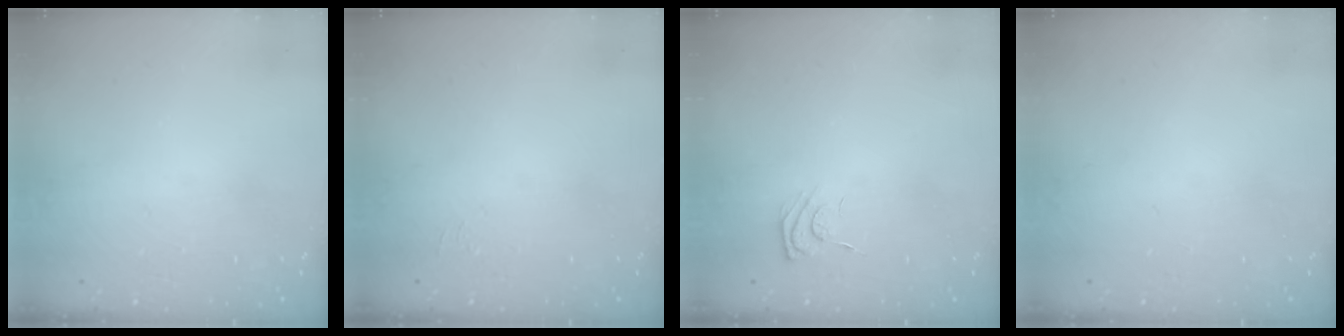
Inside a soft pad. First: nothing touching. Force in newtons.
{"total": 4.5, "press": 4.4, "slide": 0.9}
{"total": 4.9, "press": 4.7, "slide": 1.1}
{"total": 0.0}